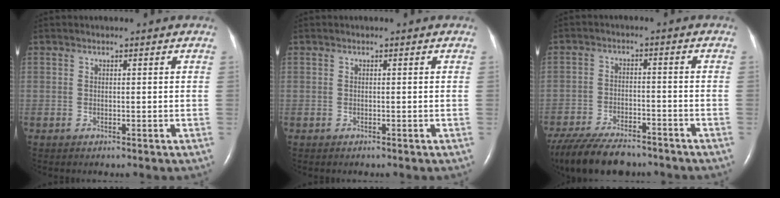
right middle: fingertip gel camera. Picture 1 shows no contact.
{"total": 0.0}
{"total": 14.2, "force": [-11.7, 4.4, 6.9], "torque": [-0.143, -0.021, -0.187]}